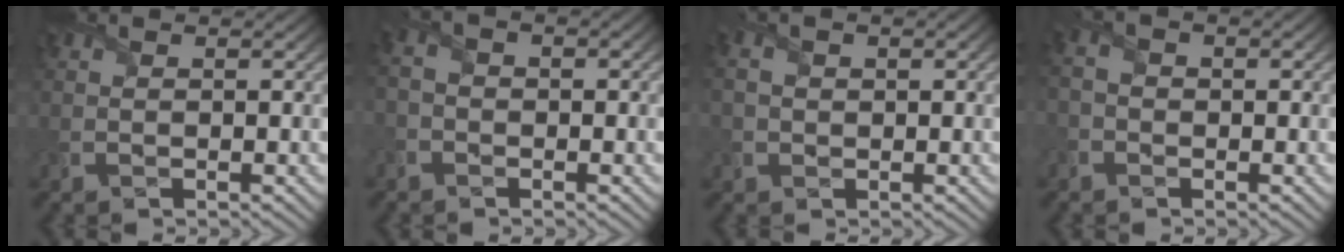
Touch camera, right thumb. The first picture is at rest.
{"total": 2.2, "force": [-1.0, 1.4, 1.4], "torque": [-0.031, 0.006, -0.021]}
{"total": 2.6, "force": [0.1, 1.8, 1.9], "torque": [-0.045, 0.001, 0.002]}
{"total": 1.9, "force": [-0.9, 1.3, 1.1], "torque": [-0.025, 0.005, -0.021]}